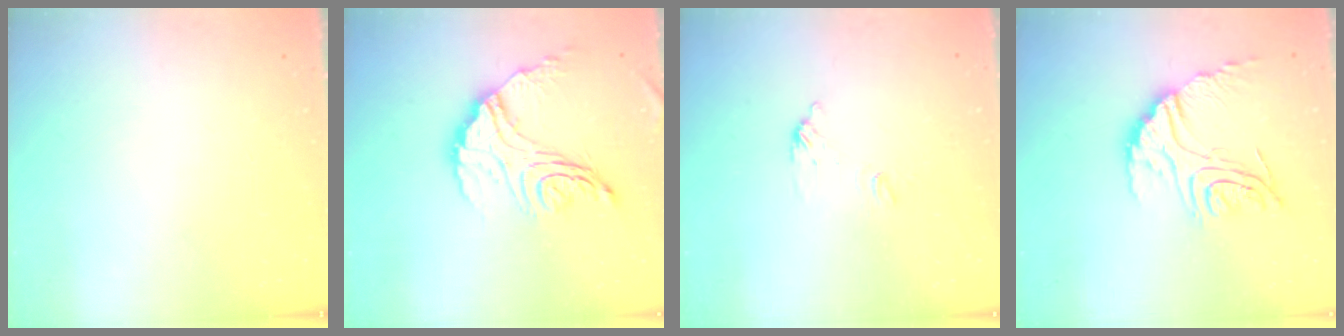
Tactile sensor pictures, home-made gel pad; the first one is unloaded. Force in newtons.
{"total": 17.5, "press": 17.4, "slide": 0.9}
{"total": 5.8, "press": 5.8, "slide": 0.2}
{"total": 17.3, "press": 17.2, "slide": 1.4}